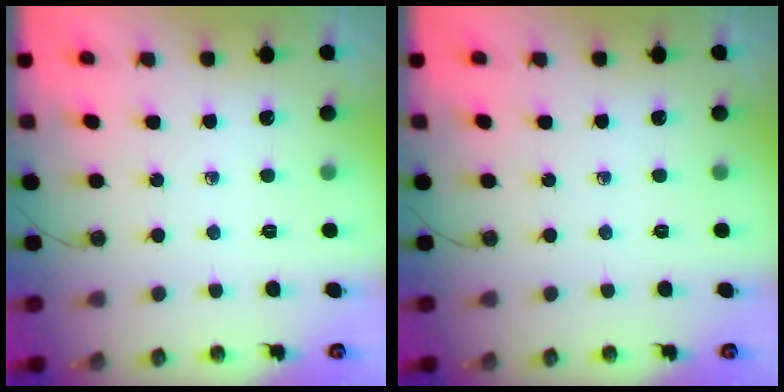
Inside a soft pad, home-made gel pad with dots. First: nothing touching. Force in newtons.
{"total": 0.0}